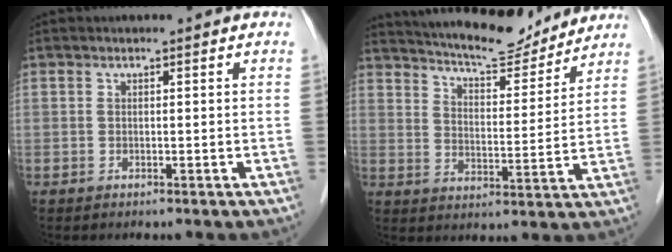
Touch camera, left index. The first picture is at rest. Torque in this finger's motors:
{"motor_torque": [0.89, -1.25, 0.39, 0.10]}